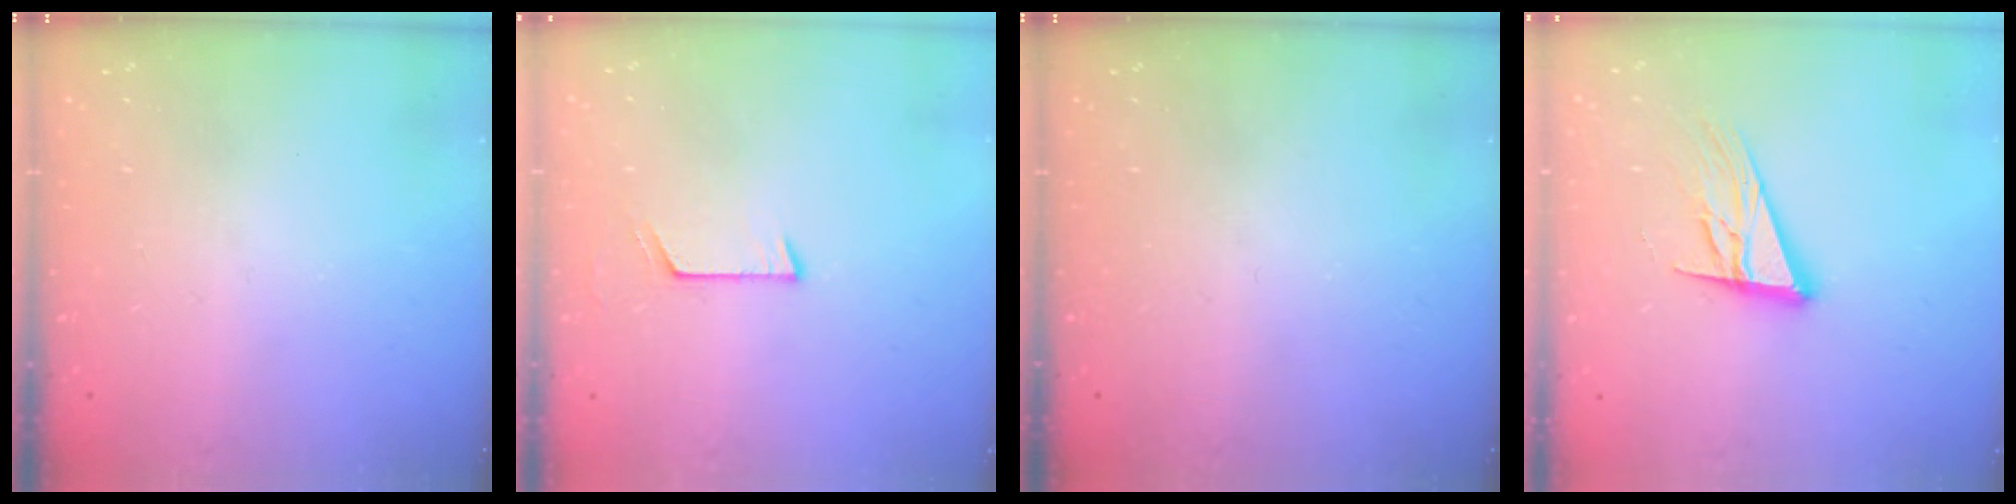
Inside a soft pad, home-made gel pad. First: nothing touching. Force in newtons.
{"total": 5.9, "press": 5.9, "slide": 0.5}
{"total": 0.0}
{"total": 14.7, "press": 14.1, "slide": 4.0}